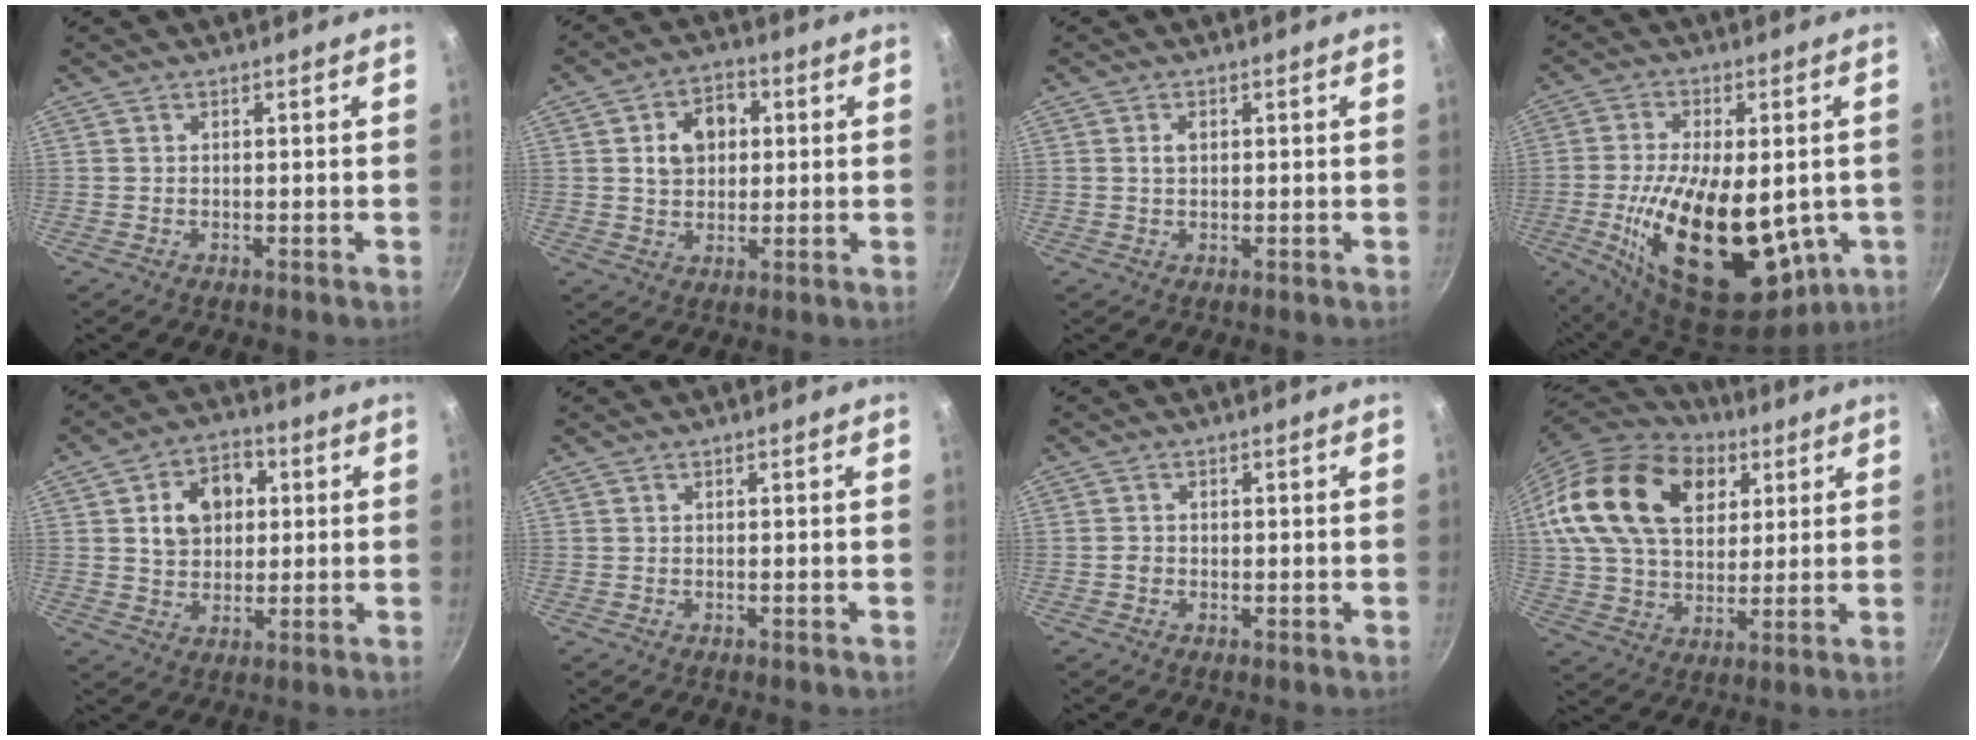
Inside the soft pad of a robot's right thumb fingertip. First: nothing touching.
{"total": 8.4, "force": [1.7, 6.5, 5.1], "torque": [-0.055, 0.009, 0.022]}
{"total": 1.6, "force": [0.4, 1.1, 1.1], "torque": [-0.015, 0.002, 0.005]}
{"total": 25.5, "force": [-3.6, 13.5, 21.4], "torque": [-0.364, -0.012, -0.039]}
{"total": 10.6, "force": [2.3, 8.1, 6.4], "torque": [-0.073, 0.009, 0.033]}
{"total": 0.0}
{"total": 1.2, "force": [-0.3, 1.1, 0.4], "torque": [-0.006, 0.005, -0.004]}
{"total": 24.4, "force": [9.6, 16.1, 15.6], "torque": [-0.254, -0.008, 0.168]}